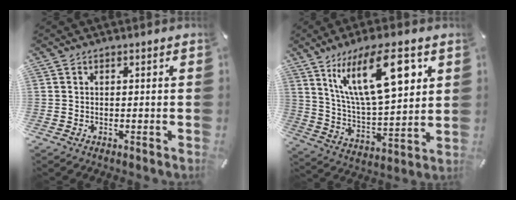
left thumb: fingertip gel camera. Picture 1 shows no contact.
{"total": 20.7, "force": [10.3, 8.0, 16.0], "torque": [-0.297, -0.034, 0.161]}